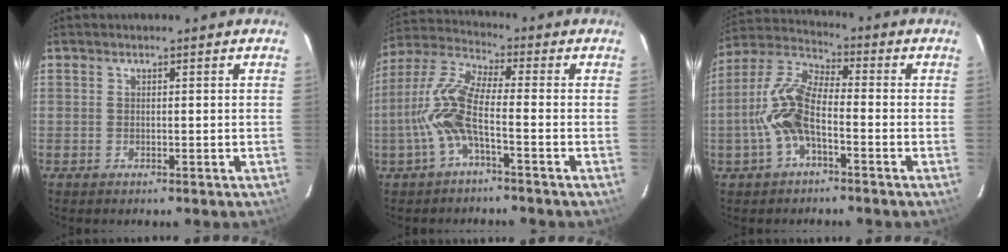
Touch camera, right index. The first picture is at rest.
{"total": 9.7, "force": [-2.9, 1.9, 9.1], "torque": [-0.213, 0.009, -0.059]}
{"total": 10.8, "force": [-3.1, 4.4, 9.3], "torque": [-0.206, 0.011, -0.064]}